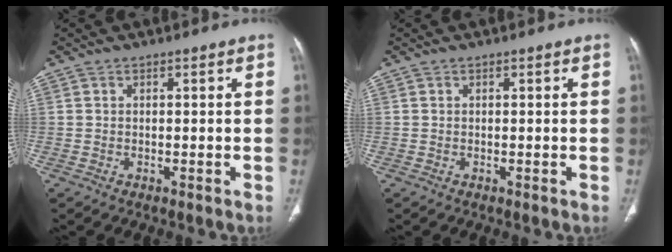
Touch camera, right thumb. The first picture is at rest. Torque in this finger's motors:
{"motor_torque": [0.07, 0.07, -0.04, -0.03, 0.00]}